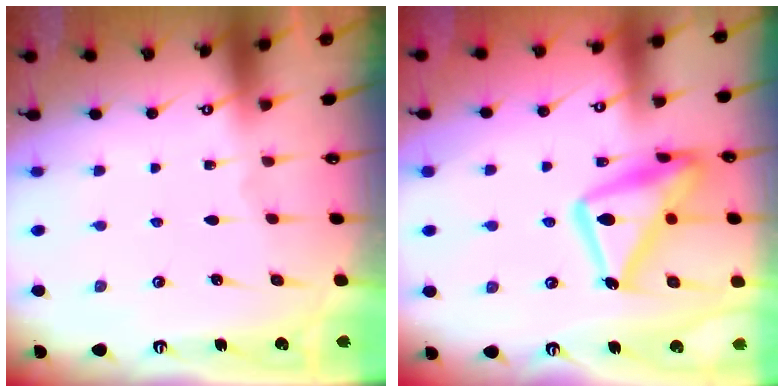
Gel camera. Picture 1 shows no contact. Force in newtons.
{"total": 19.2, "press": 19.2, "slide": 1.4}